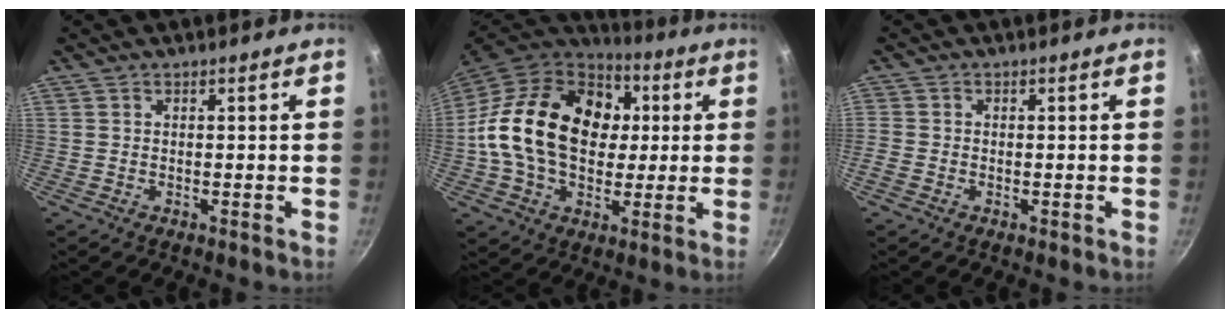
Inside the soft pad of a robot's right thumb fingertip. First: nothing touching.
{"total": 24.1, "force": [2.7, 17.3, 16.5], "torque": [-0.261, 0.024, 0.042]}
{"total": 2.2, "force": [-1.0, 1.6, 1.0], "torque": [-0.022, 0.001, -0.022]}